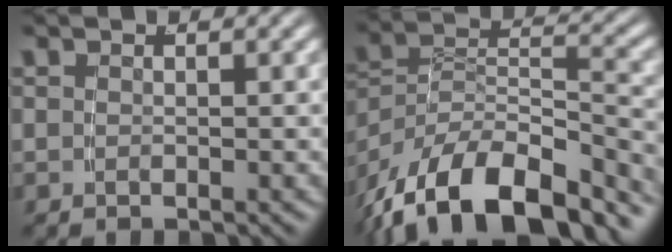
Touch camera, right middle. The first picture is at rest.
{"total": 14.8, "force": [-8.7, 8.7, 8.2], "torque": [-0.155, -0.043, -0.123]}